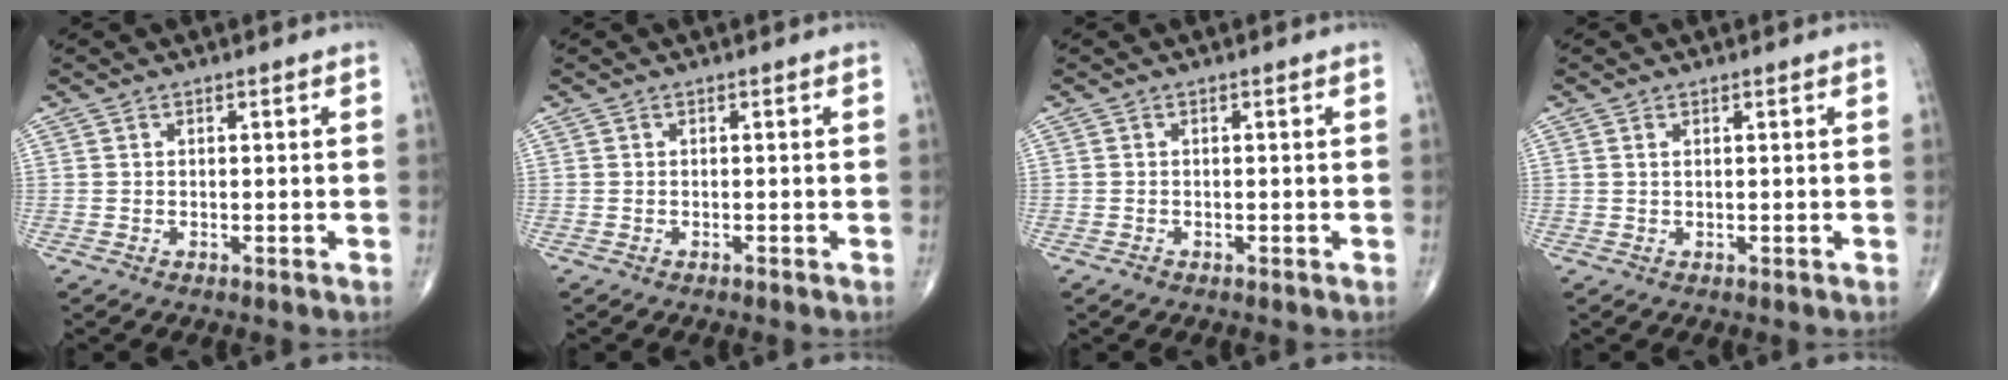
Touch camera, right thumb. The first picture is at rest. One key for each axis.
{"total": 0.0}
{"total": 0.6, "fx": -0.4, "fy": 0.4, "fz": 0.2, "tx": -0.004, "ty": 0.000, "tz": -0.010}
{"total": 0.5, "fx": 0.3, "fy": 0.2, "fz": 0.4, "tx": -0.013, "ty": 0.004, "tz": 0.007}